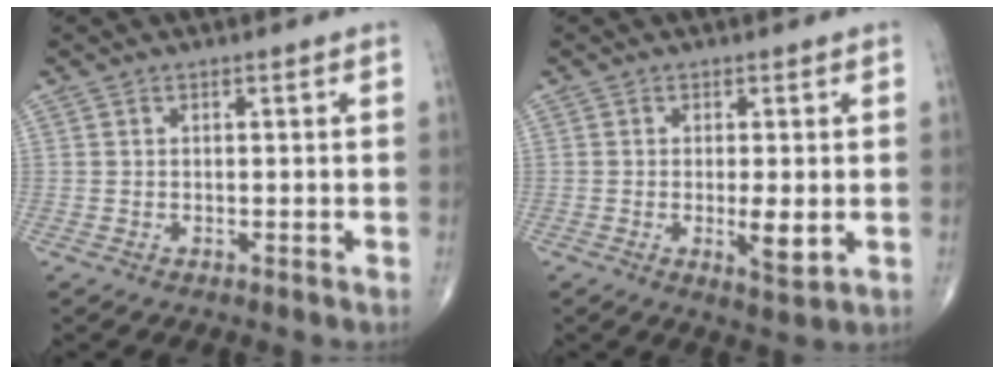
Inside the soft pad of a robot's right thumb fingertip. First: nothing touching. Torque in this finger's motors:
{"motor_torque": [2.29, 2.72, 1.10, -0.57, 0.27]}